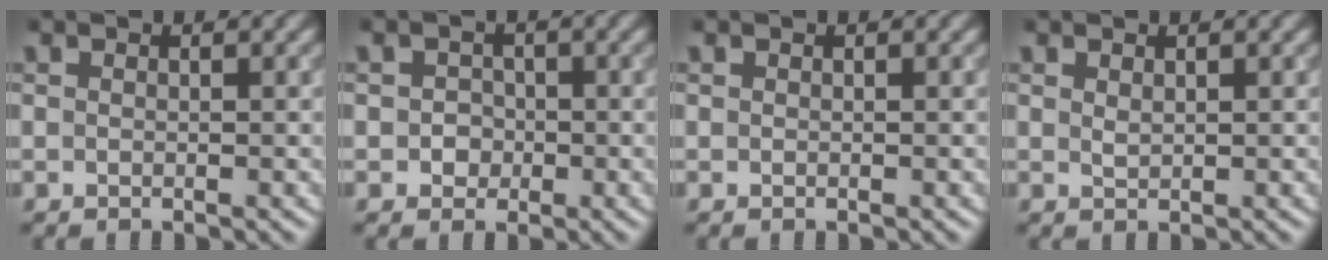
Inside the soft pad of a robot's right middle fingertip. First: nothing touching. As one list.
[{"total": 1.7, "force": [-0.3, 1.6, 0.4], "torque": [0.009, -0.001, -0.009]}, {"total": 0.0}, {"total": 0.7, "force": [0.4, 0.3, 0.4], "torque": [-0.012, -0.001, 0.011]}]